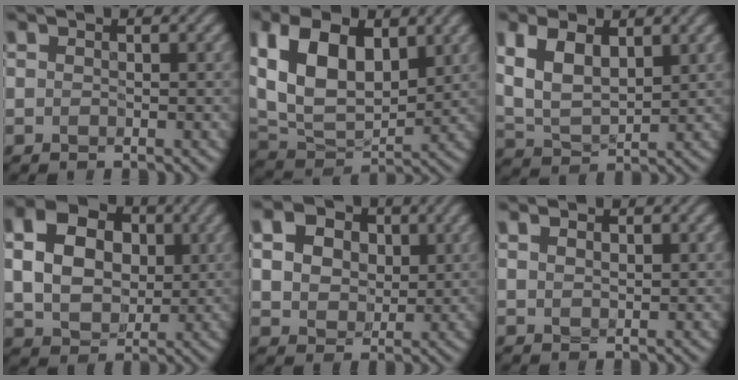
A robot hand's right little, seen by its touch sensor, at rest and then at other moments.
{"total": 10.9, "force": [3.0, 6.5, 8.3], "torque": [-0.175, 0.005, 0.051]}
{"total": 6.5, "force": [2.1, 3.5, 5.1], "torque": [-0.120, 0.002, 0.039]}
{"total": 9.8, "force": [1.8, 7.5, 6.0], "torque": [-0.126, 0.025, 0.030]}
{"total": 10.8, "force": [4.5, 8.0, 5.7], "torque": [-0.130, 0.028, 0.072]}
{"total": 1.3, "force": [0.7, 0.8, 0.8], "torque": [-0.018, 0.001, 0.016]}